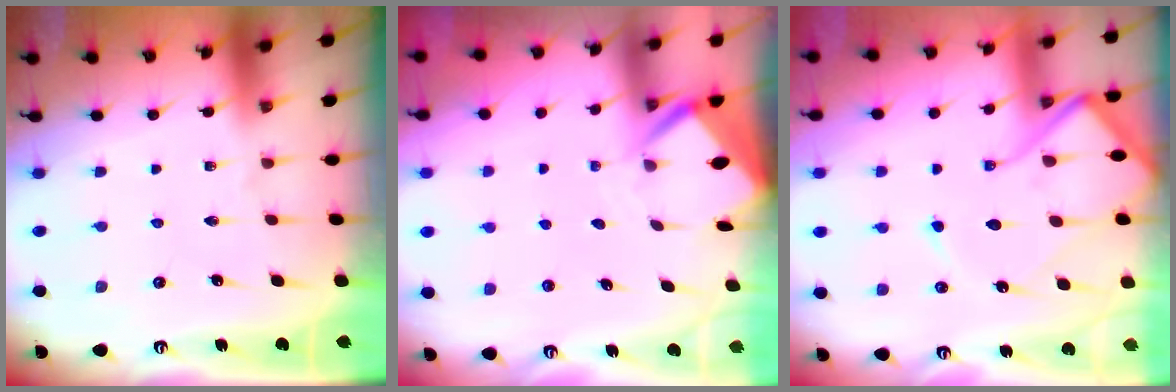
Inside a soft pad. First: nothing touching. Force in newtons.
{"total": 3.3, "press": 3.3, "slide": 0.3}
{"total": 14.0, "press": 13.9, "slide": 1.6}